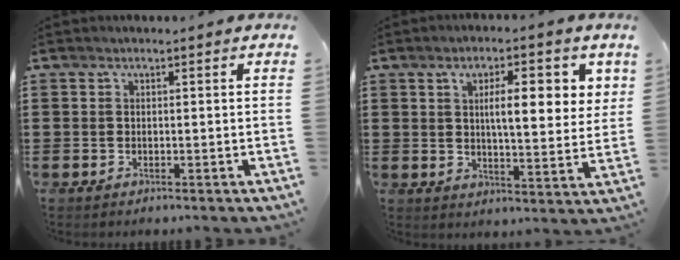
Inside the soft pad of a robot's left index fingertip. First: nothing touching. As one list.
[{"total": 7.8, "force": [2.7, 2.6, 6.9], "torque": [-0.108, -0.004, 0.036]}]